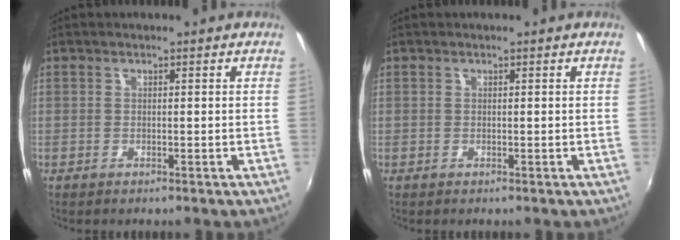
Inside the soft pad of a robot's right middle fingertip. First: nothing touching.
{"total": 0.0}